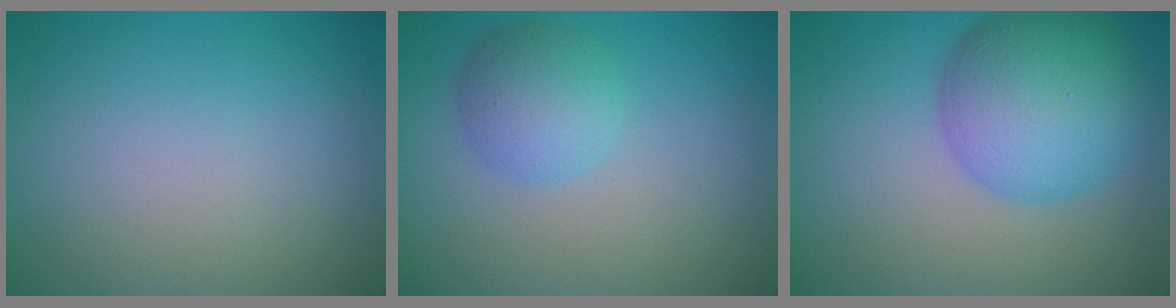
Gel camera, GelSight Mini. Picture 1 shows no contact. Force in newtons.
{"total": 3.5, "press": 3.5, "slide": 0.2}
{"total": 8.3, "press": 8.3, "slide": 0.1}